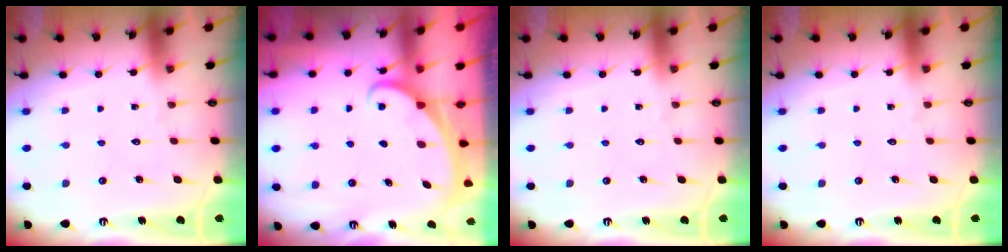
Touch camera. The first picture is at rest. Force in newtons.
{"total": 1.6, "press": 1.6, "slide": 0.1}
{"total": 0.0}
{"total": 0.0}